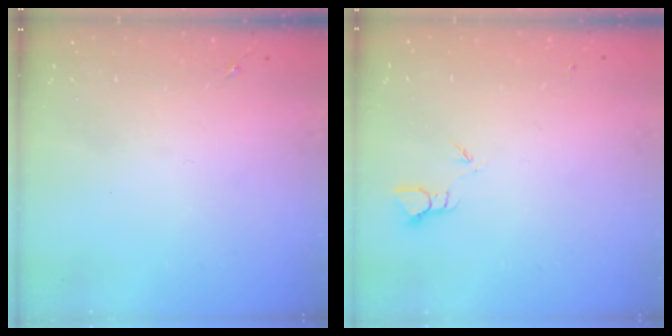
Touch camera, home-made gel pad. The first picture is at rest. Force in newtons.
{"total": 2.0, "press": 2.0, "slide": 0.1}